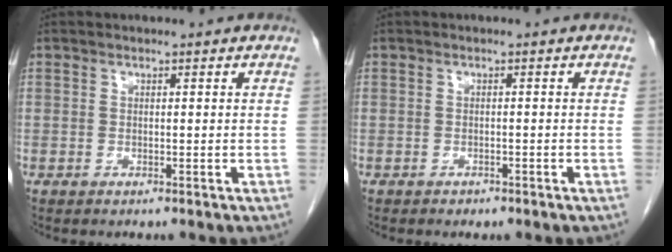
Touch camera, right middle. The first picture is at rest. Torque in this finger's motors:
{"motor_torque": [0.01, 0.12, -0.09, 0.00]}